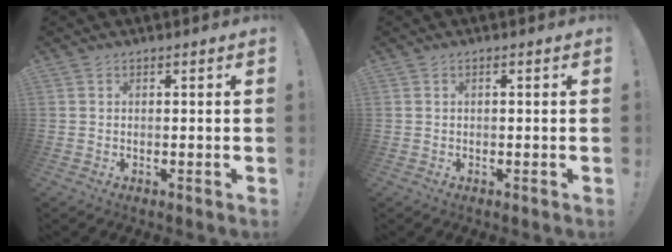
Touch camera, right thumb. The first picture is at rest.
{"total": 0.6, "force": [-0.3, 0.0, 0.5], "torque": [-0.010, 0.001, -0.005]}